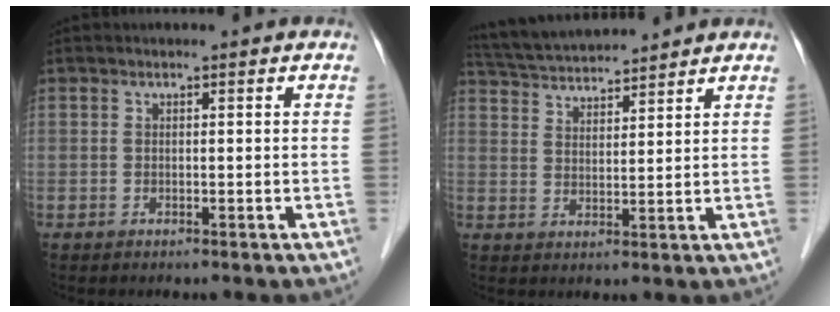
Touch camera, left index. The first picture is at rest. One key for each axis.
{"total": 9.6, "fx": 9.2, "fy": 0.8, "fz": 2.7, "tx": -0.061, "ty": 0.026, "tz": 0.159}